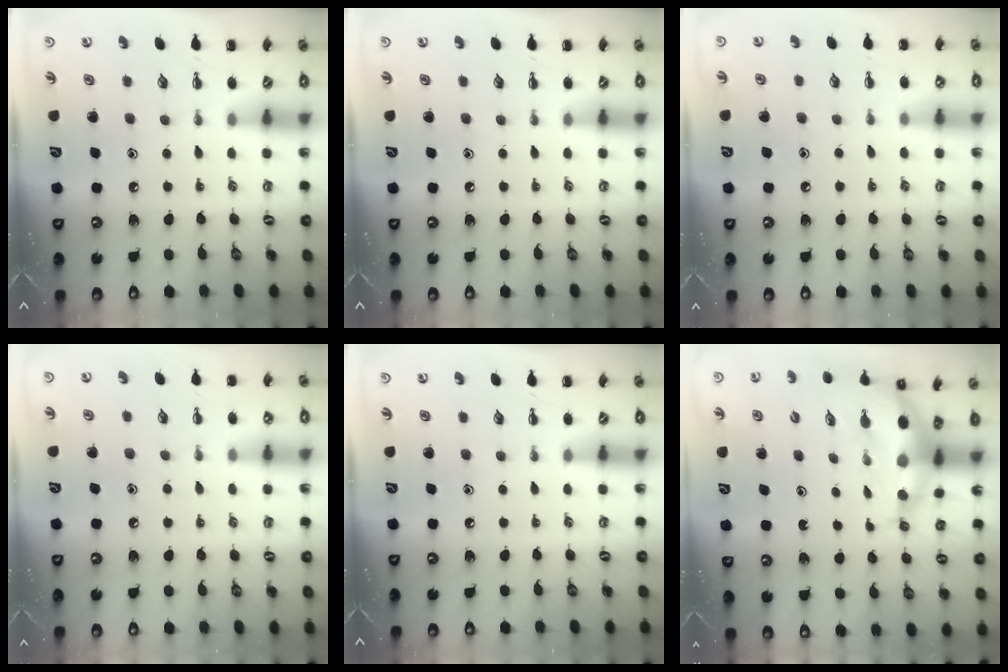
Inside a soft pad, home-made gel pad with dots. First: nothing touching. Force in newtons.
{"total": 0.0}
{"total": 5.6, "press": 5.3, "slide": 1.9}
{"total": 5.1, "press": 4.8, "slide": 1.5}
{"total": 0.0}
{"total": 6.8, "press": 6.6, "slide": 1.8}